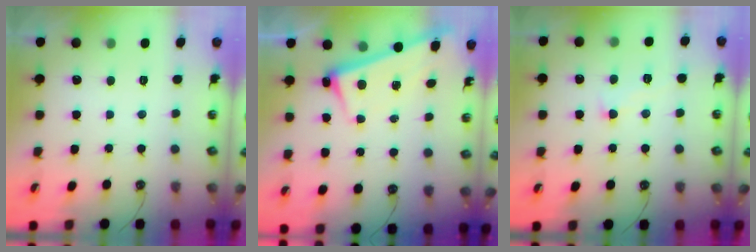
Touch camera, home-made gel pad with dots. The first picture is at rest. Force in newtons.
{"total": 2.8, "press": 2.7, "slide": 0.4}
{"total": 0.9, "press": 0.7, "slide": 0.6}